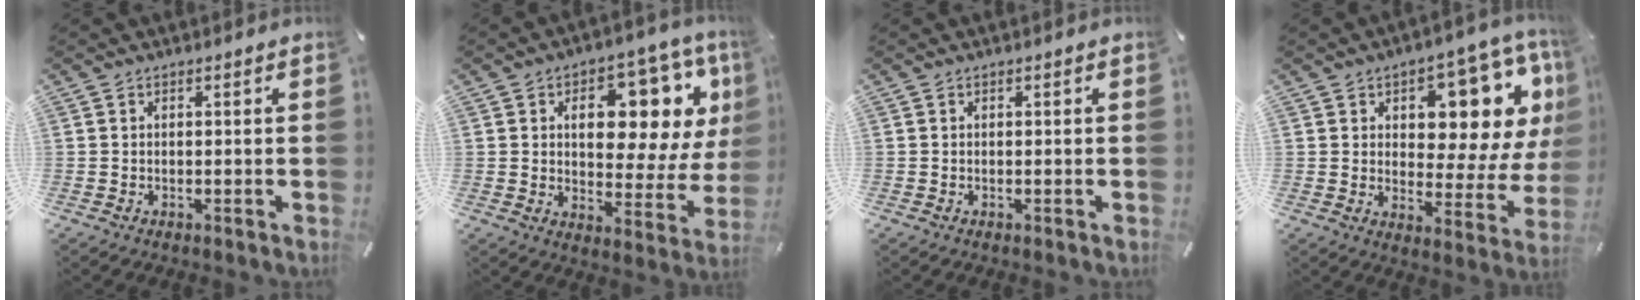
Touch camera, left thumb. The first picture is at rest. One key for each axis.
{"total": 14.8, "fx": 7.1, "fy": 8.3, "fz": 10.0, "tx": -0.119, "ty": -0.066, "tz": 0.112}
{"total": 0.0}
{"total": 12.8, "fx": 7.1, "fy": 7.1, "fz": 8.0, "tx": -0.095, "ty": -0.077, "tz": 0.115}